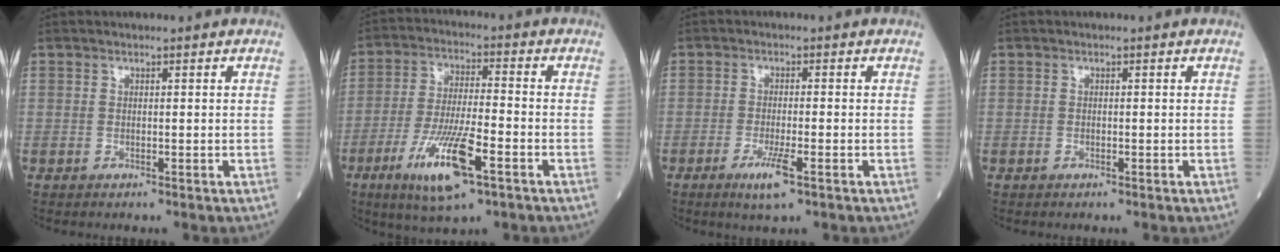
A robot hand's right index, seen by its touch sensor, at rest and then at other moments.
{"total": 12.3, "force": [-5.7, 2.1, 10.7], "torque": [-0.208, -0.021, -0.100]}
{"total": 4.5, "force": [-2.3, 0.4, 3.8], "torque": [-0.074, -0.010, -0.042]}
{"total": 0.0}